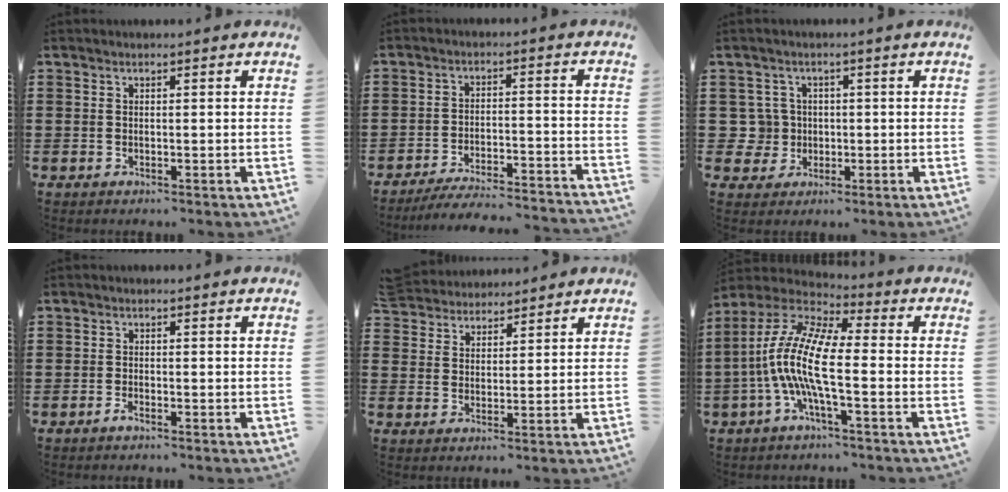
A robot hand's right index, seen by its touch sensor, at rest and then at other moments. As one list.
[{"total": 4.5, "force": [-4.3, 0.0, 1.2], "torque": [-0.022, -0.002, -0.086]}, {"total": 4.4, "force": [-0.2, 4.3, 1.0], "torque": [-0.045, 0.010, -0.006]}, {"total": 1.1, "force": [-0.9, 0.2, 0.7], "torque": [-0.021, -0.009, -0.017]}, {"total": 4.4, "force": [4.2, 1.3, -0.2], "torque": [-0.012, -0.006, 0.083]}, {"total": 11.7, "force": [-2.2, 3.2, 11.1], "torque": [-0.261, -0.020, -0.052]}]